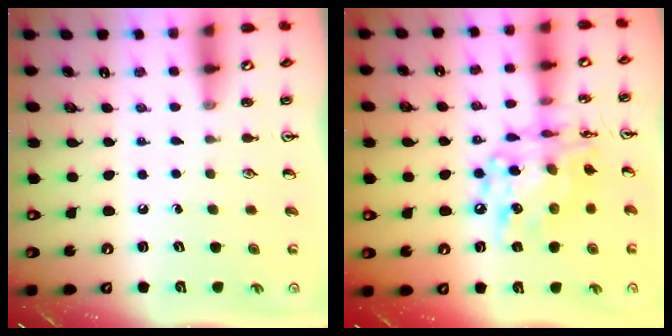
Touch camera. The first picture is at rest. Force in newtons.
{"total": 15.1, "press": 15.0, "slide": 1.2}